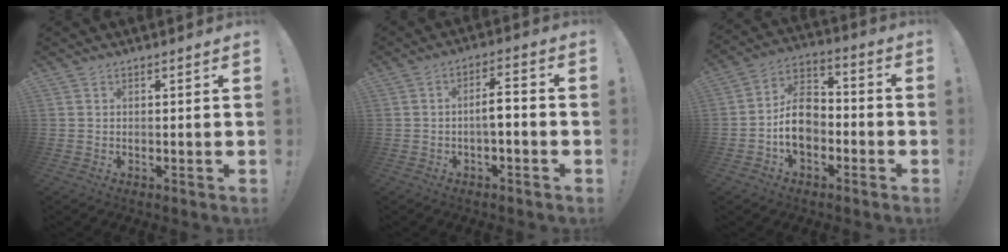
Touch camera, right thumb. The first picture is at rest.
{"total": 5.6, "force": [-1.5, 1.7, 5.2], "torque": [-0.082, 0.009, -0.028]}
{"total": 12.3, "force": [-3.3, 8.7, 8.0], "torque": [-0.142, 0.026, -0.054]}